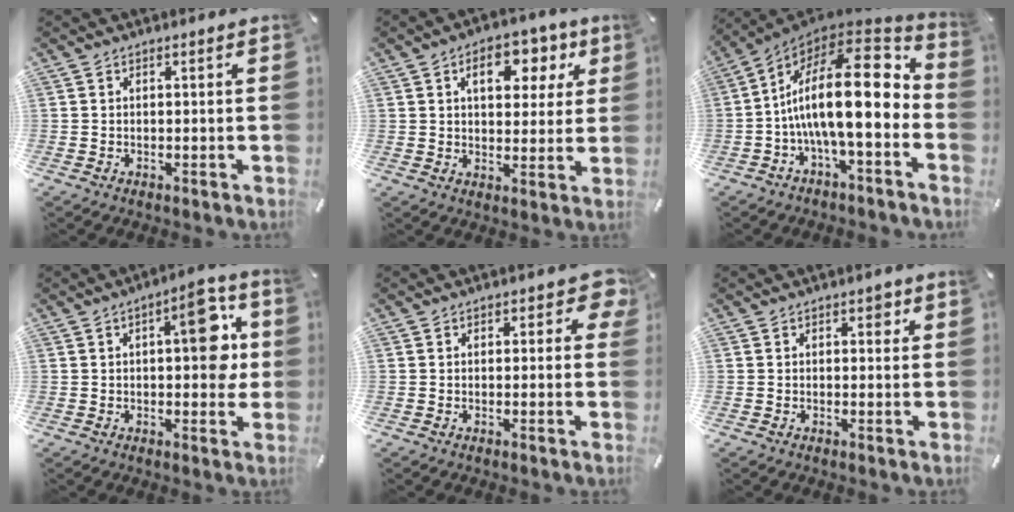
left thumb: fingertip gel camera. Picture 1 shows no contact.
{"total": 10.4, "force": [4.4, 6.7, 6.6], "torque": [-0.081, -0.008, 0.066]}
{"total": 22.4, "force": [-0.4, 7.9, 21.0], "torque": [-0.377, -0.026, -0.015]}
{"total": 12.8, "force": [2.5, 5.7, 11.2], "torque": [-0.130, -0.010, 0.033]}
{"total": 4.0, "force": [1.3, 2.4, 2.9], "torque": [-0.028, -0.001, 0.016]}
{"total": 1.7, "force": [0.6, 1.3, 1.0], "torque": [0.002, -0.002, 0.003]}